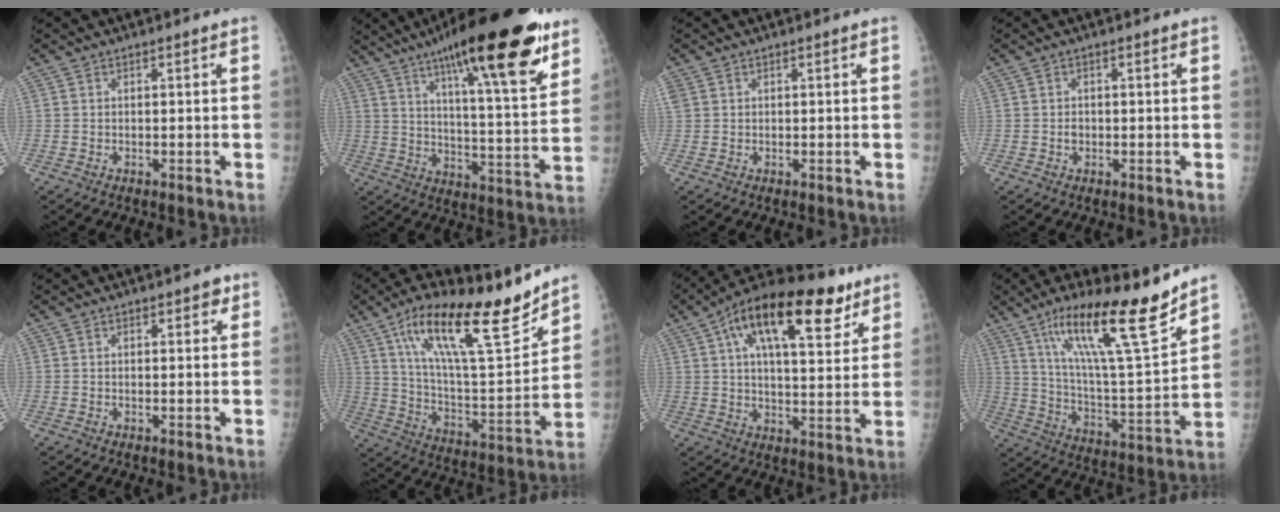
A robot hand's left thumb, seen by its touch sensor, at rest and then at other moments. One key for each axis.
{"total": 26.4, "fx": 15.9, "fy": 5.8, "fz": 20.2, "tx": -0.290, "ty": -0.049, "tz": 0.243}
{"total": 1.7, "fx": 0.6, "fy": 1.5, "fz": 0.6, "tx": -0.013, "ty": 0.008, "tz": 0.015}
{"total": 1.3, "fx": -0.2, "fy": 1.0, "fz": 0.7, "tx": -0.007, "ty": 0.002, "tz": -0.003}
{"total": 1.9, "fx": 1.0, "fy": 1.0, "fz": 1.3, "tx": -0.002, "ty": -0.001, "tz": 0.010}
{"total": 23.5, "fx": 15.5, "fy": 6.2, "fz": 16.5, "tx": -0.249, "ty": -0.063, "tz": 0.268}
{"total": 21.1, "fx": 10.7, "fy": 9.0, "fz": 15.9, "tx": -0.235, "ty": -0.005, "tz": 0.171}
{"total": 22.2, "fx": 14.6, "fy": 3.4, "fz": 16.4, "tx": -0.250, "ty": -0.069, "tz": 0.251}